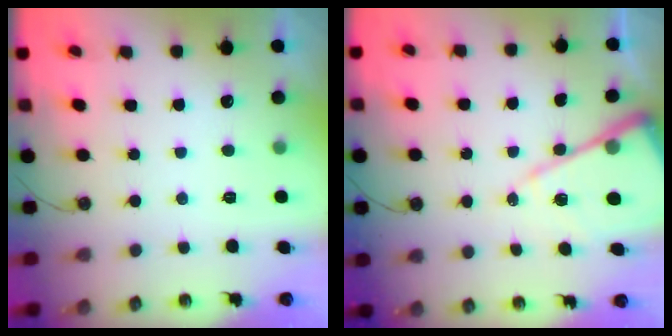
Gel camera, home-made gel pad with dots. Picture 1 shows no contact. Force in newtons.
{"total": 14.0, "press": 14.0, "slide": 1.4}